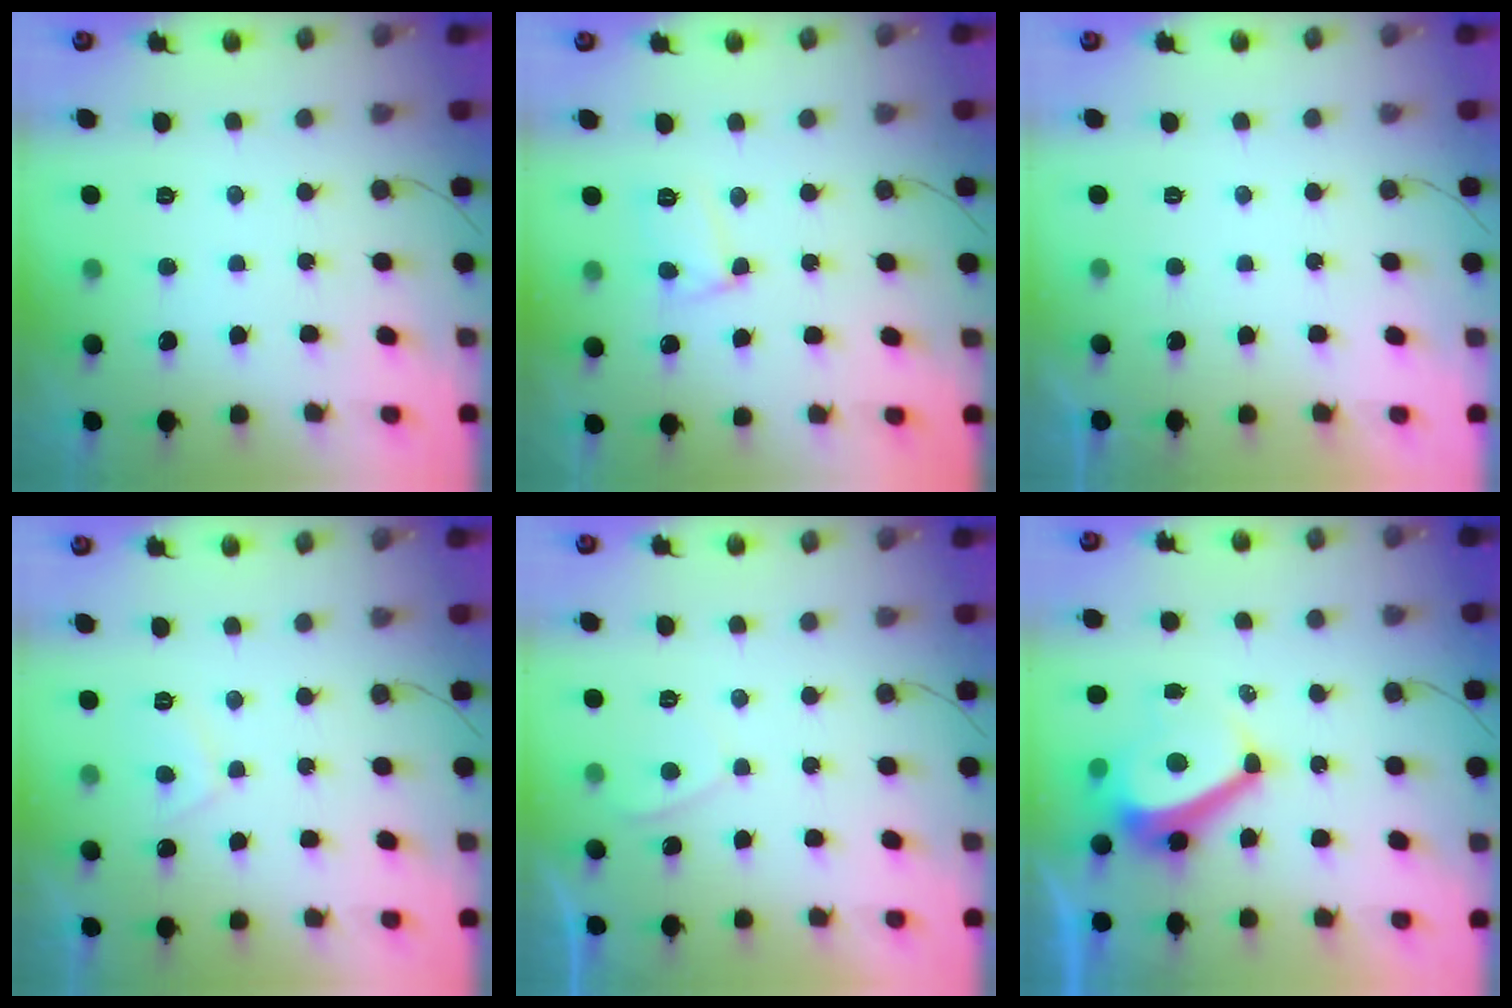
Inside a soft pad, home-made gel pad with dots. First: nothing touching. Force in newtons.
{"total": 8.7, "press": 8.7, "slide": 0.6}
{"total": 2.0, "press": 2.0, "slide": 0.6}
{"total": 2.8, "press": 2.7, "slide": 0.6}
{"total": 1.2, "press": 1.1, "slide": 0.5}
{"total": 9.6, "press": 9.1, "slide": 3.2}